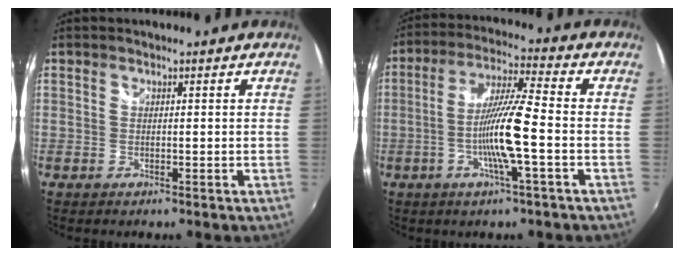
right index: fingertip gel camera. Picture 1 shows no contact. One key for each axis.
{"total": 10.9, "fx": -3.1, "fy": 0.0, "fz": 10.4, "tx": -0.203, "ty": 0.000, "tz": -0.060}